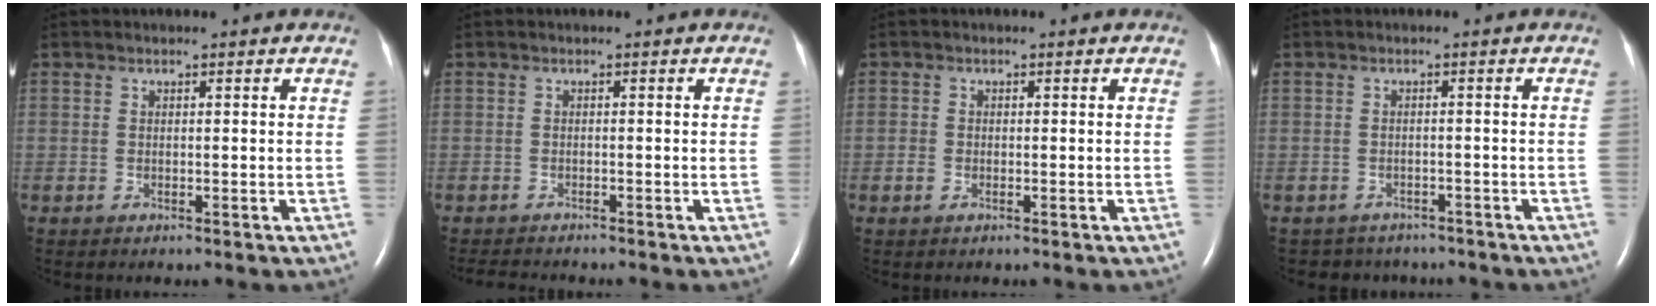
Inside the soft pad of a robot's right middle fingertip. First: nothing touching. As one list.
[{"total": 3.2, "force": [-3.1, 0.2, 0.9], "torque": [-0.014, -0.012, -0.049]}, {"total": 1.2, "force": [-0.4, 0.9, 0.8], "torque": [-0.021, 0.000, -0.006]}, {"total": 4.8, "force": [-4.1, 2.5, -0.1], "torque": [-0.003, 0.007, -0.050]}]